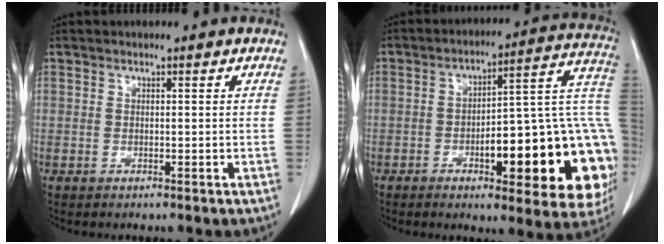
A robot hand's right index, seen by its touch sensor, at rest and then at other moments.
{"total": 24.2, "force": [-6.2, 5.9, 22.6], "torque": [-0.201, 0.029, -0.067]}